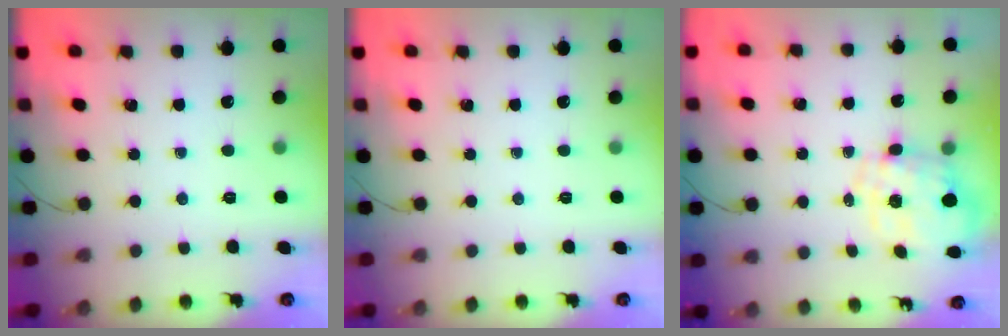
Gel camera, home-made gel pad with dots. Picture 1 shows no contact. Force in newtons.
{"total": 0.0}
{"total": 3.8, "press": 3.3, "slide": 1.8}